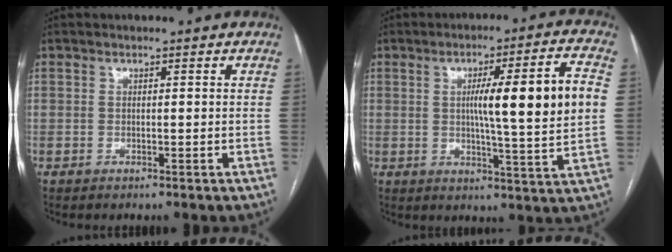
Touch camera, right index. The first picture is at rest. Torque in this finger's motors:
{"motor_torque": [0.96, 0.07, 0.52, 0.11]}